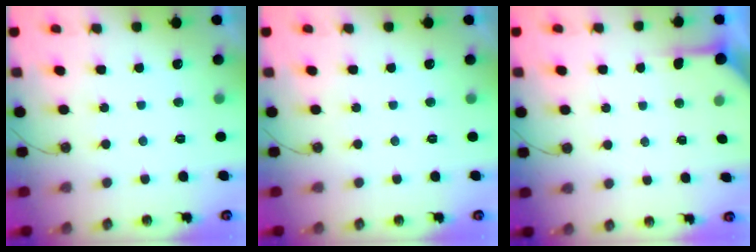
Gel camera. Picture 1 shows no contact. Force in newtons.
{"total": 0.0}
{"total": 4.2, "press": 4.2, "slide": 0.4}